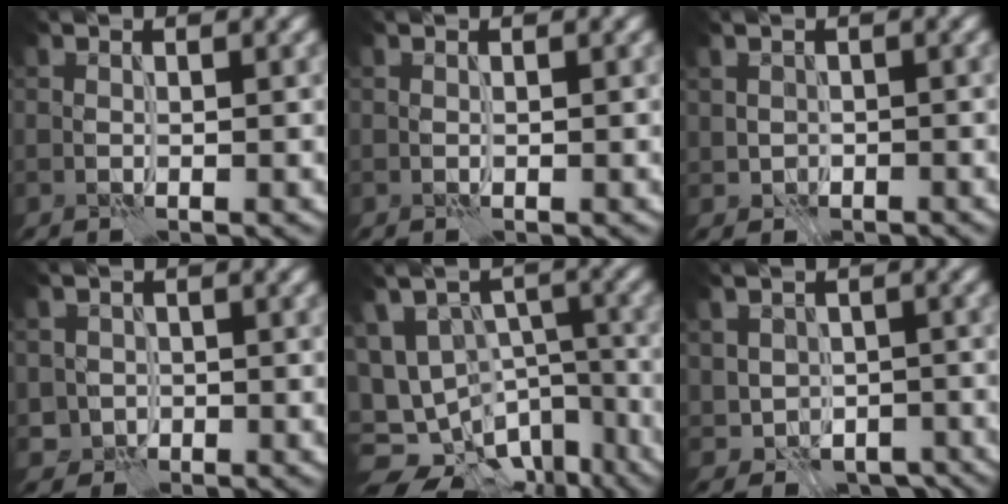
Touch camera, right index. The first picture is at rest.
{"total": 0.0}
{"total": 1.3, "force": [0.0, 1.3, 0.2], "torque": [0.000, -0.001, 0.001]}
{"total": 1.5, "force": [-0.3, 1.4, -0.2], "torque": [0.008, -0.006, -0.003]}
{"total": 12.8, "force": [-8.5, 7.9, 5.5], "torque": [-0.080, -0.014, -0.105]}
{"total": 4.3, "force": [-1.0, 3.9, 1.7], "torque": [-0.026, -0.006, -0.016]}